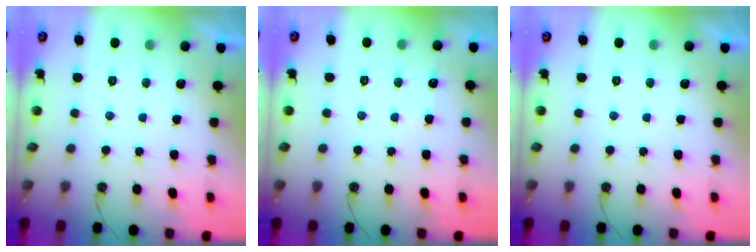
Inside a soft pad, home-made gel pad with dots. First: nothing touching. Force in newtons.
{"total": 5.2, "press": 5.1, "slide": 0.7}
{"total": 0.0}